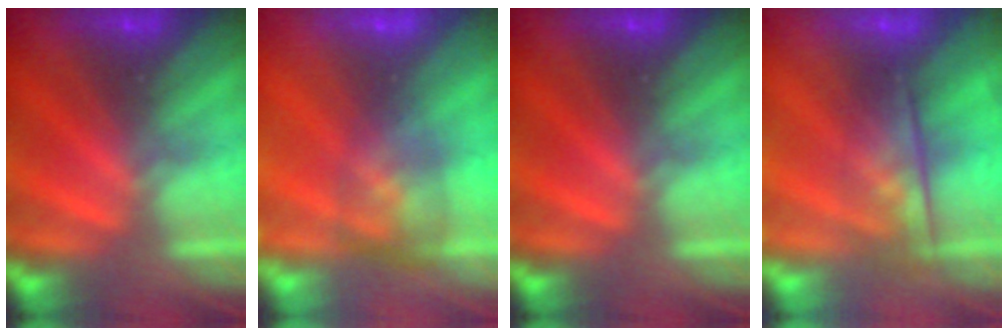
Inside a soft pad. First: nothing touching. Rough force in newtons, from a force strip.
{"total": 5.9}
{"total": 0.0}
{"total": 4.4}